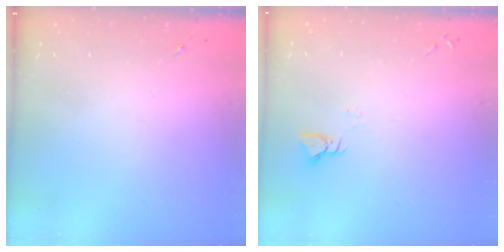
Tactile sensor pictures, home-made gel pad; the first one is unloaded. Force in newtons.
{"total": 3.0, "press": 3.0, "slide": 0.3}